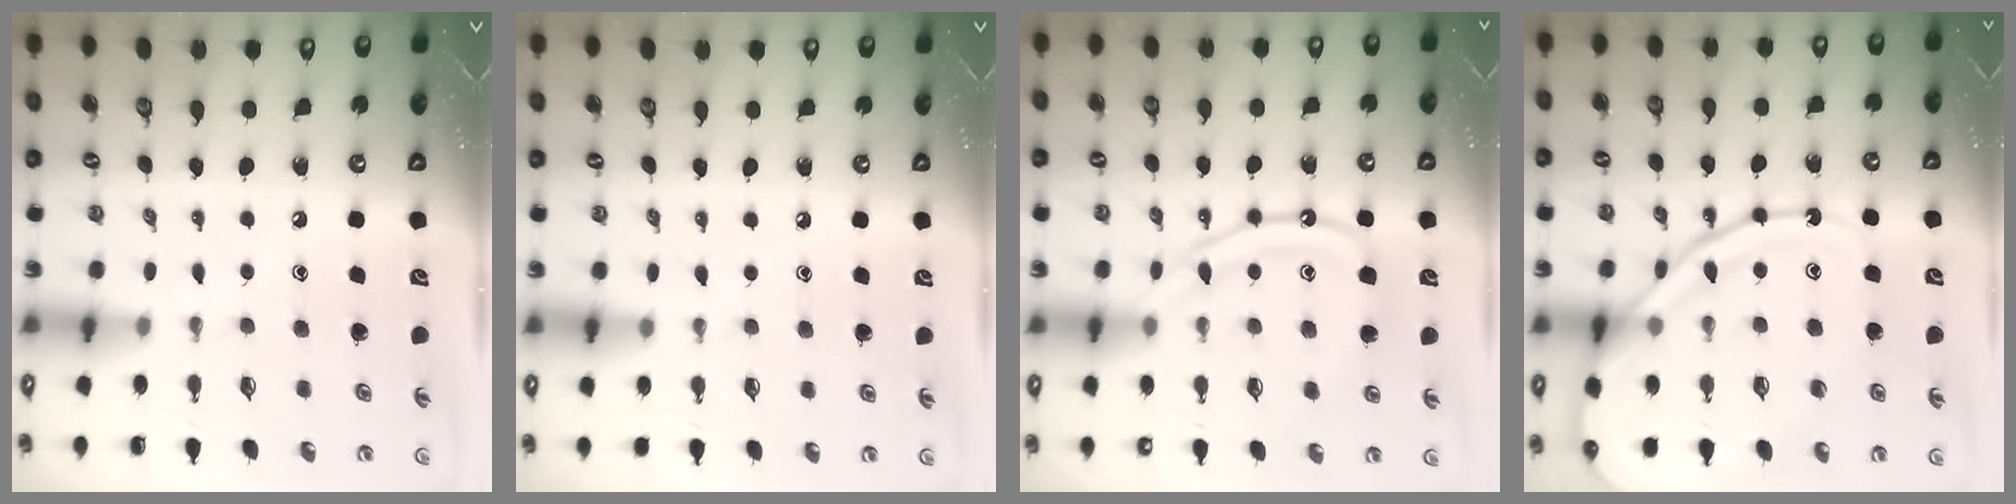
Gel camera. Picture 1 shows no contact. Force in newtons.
{"total": 3.9, "press": 3.9, "slide": 0.5}
{"total": 11.4, "press": 11.3, "slide": 1.2}
{"total": 15.9, "press": 15.8, "slide": 1.5}